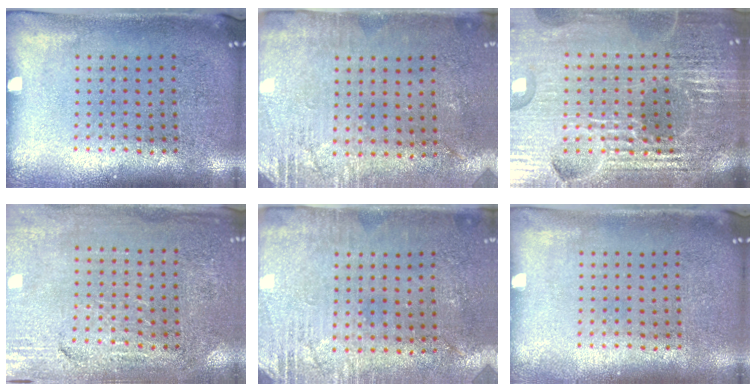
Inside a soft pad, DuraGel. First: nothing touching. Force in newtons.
{"total": 2.8, "press": 2.4, "slide": 1.5}
{"total": 6.4, "press": 5.6, "slide": 3.0}
{"total": 3.1, "press": 2.9, "slide": 0.8}
{"total": 2.8, "press": 2.5, "slide": 1.3}
{"total": 0.0}